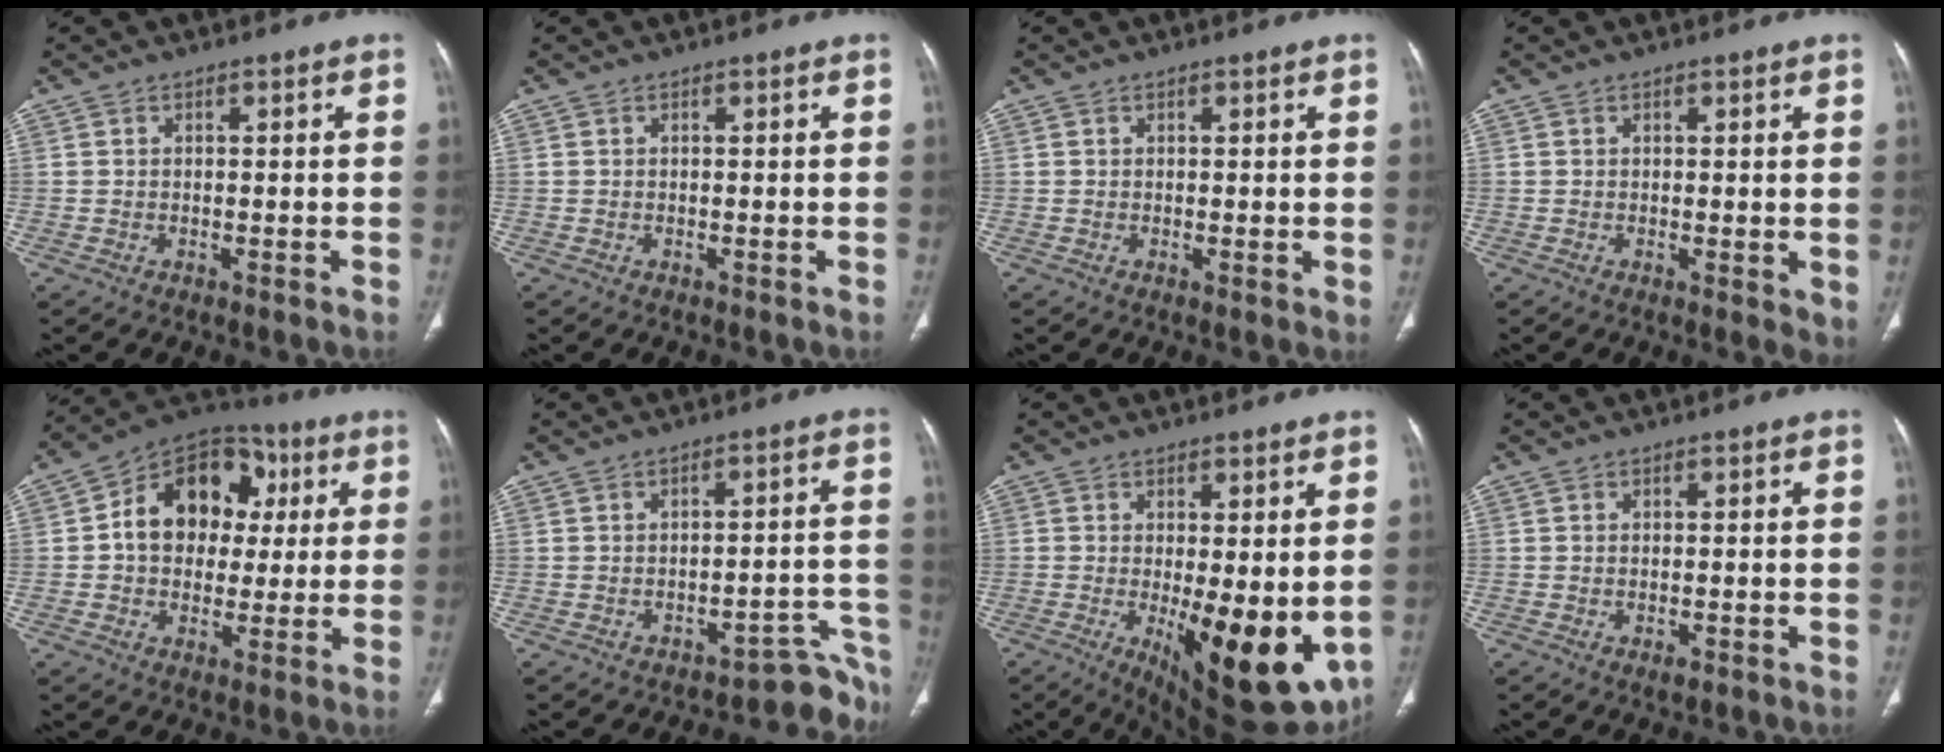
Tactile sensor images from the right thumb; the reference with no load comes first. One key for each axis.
{"total": 0.0}
{"total": 1.0, "fx": 0.3, "fy": 0.4, "fz": 0.9, "tx": -0.015, "ty": -0.004, "tz": 0.003}
{"total": 2.6, "fx": 0.3, "fy": 1.1, "fz": 2.4, "tx": -0.033, "ty": -0.010, "tz": 0.004}
{"total": 16.7, "fx": 2.8, "fy": 12.7, "fz": 10.4, "tx": -0.110, "ty": 0.023, "tz": 0.036}
{"total": 6.7, "fx": -6.0, "fy": 2.7, "fz": 0.9, "tx": 0.035, "ty": 0.094, "tz": -0.071}
{"total": 16.2, "fx": -2.6, "fy": 5.9, "fz": 14.9, "tx": -0.196, "ty": -0.035, "tz": -0.016}
{"total": 1.3, "fx": -0.5, "fy": 0.7, "fz": 1.0, "tx": -0.016, "ty": 0.000, "tz": -0.004}